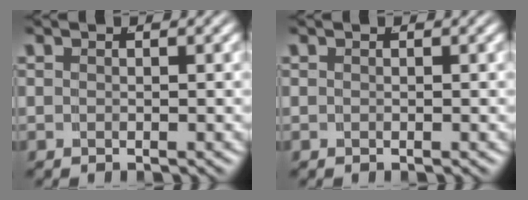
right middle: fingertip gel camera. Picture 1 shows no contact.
{"total": 0.0}